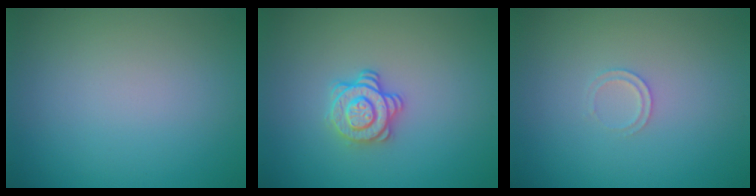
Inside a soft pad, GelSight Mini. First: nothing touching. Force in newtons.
{"total": 2.9, "press": 2.5, "slide": 1.3}
{"total": 0.9, "press": 0.9, "slide": 0.1}